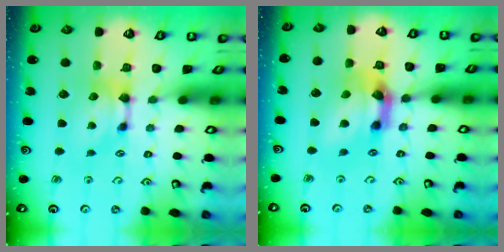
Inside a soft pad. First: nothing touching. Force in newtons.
{"total": 6.9, "press": 6.2, "slide": 3.0}